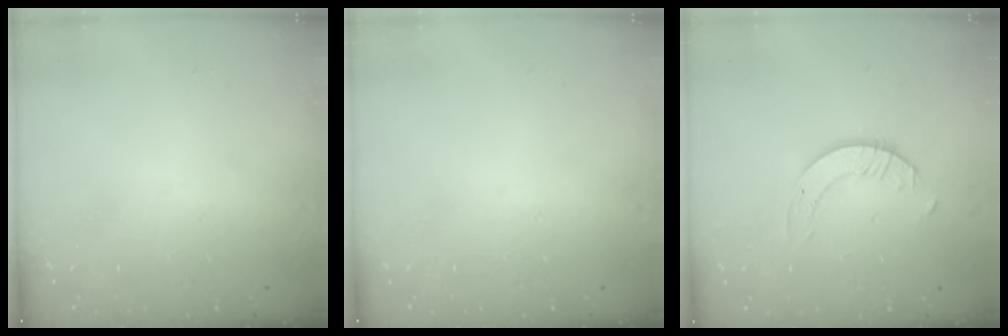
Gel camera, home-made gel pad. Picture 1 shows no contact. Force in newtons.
{"total": 0.0}
{"total": 2.1, "press": 2.1, "slide": 0.2}